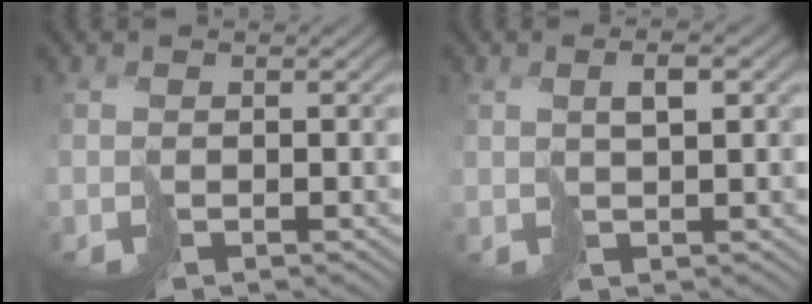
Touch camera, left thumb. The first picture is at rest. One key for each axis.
{"total": 2.6, "fx": 1.2, "fy": 0.5, "fz": 2.3, "tx": -0.040, "ty": 0.009, "tz": 0.024}